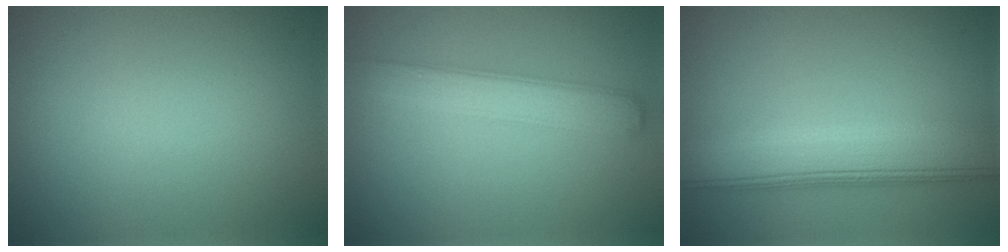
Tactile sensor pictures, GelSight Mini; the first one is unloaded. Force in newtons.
{"total": 3.5, "press": 3.5, "slide": 0.0}
{"total": 7.9, "press": 7.9, "slide": 0.4}